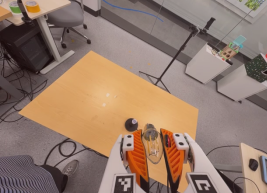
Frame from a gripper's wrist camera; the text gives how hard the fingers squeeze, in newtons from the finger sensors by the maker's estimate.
{"total": 23.8, "left": 26.1, "right": 21.6}